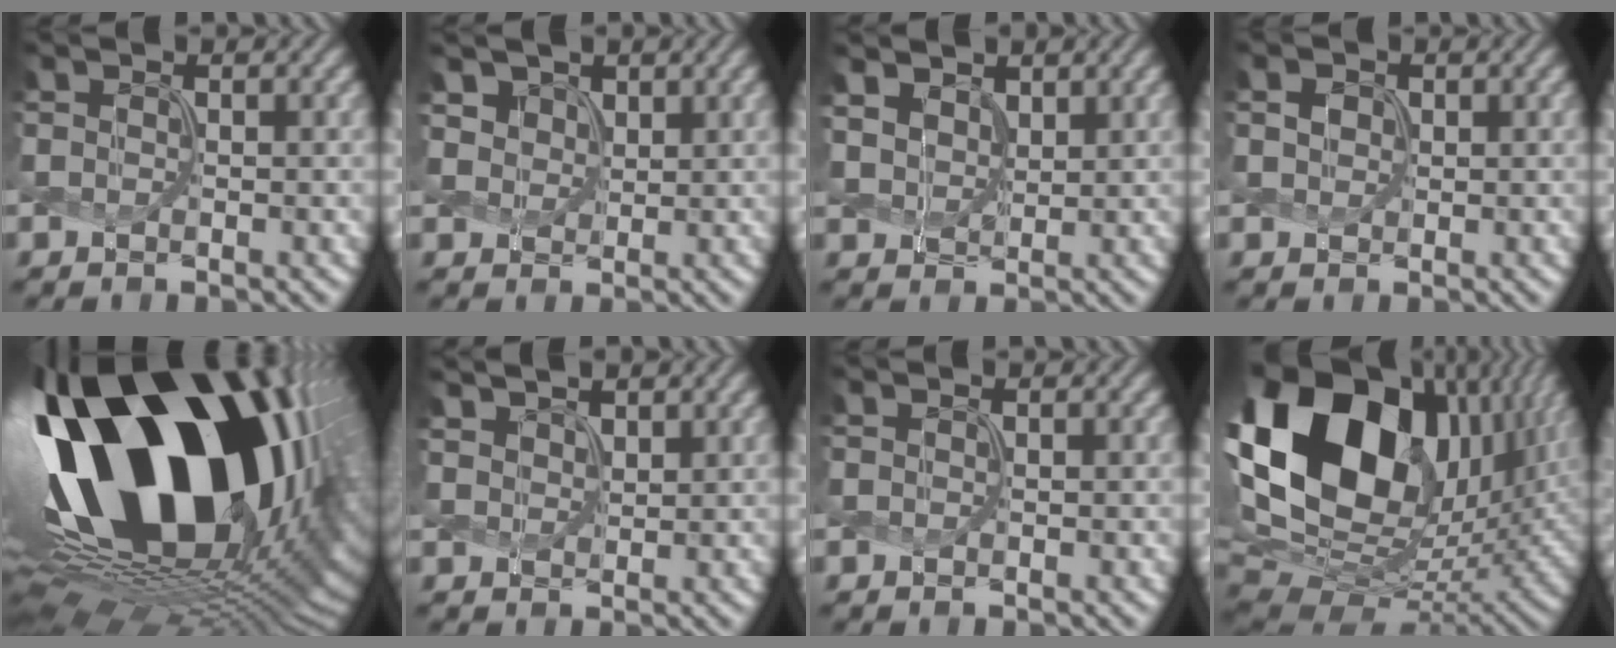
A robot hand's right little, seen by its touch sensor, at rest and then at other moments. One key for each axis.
{"total": 3.3, "fx": 2.3, "fy": 2.2, "fz": 1.1, "tx": -0.048, "ty": -0.006, "tz": 0.049}
{"total": 4.1, "fx": 2.8, "fy": 2.4, "fz": 1.7, "tx": -0.063, "ty": 0.000, "tz": 0.057}
{"total": 1.2, "fx": 0.4, "fy": 1.0, "fz": 0.5, "tx": -0.012, "ty": 0.002, "tz": 0.007}
{"total": 22.0, "fx": 4.2, "fy": 12.2, "fz": 17.8, "tx": -0.302, "ty": -0.038, "tz": 0.083}
{"total": 3.4, "fx": 2.8, "fy": 1.4, "fz": 1.1, "tx": -0.042, "ty": 0.002, "tz": 0.055}
{"total": 0.0}
{"total": 21.5, "fx": 6.7, "fy": 13.9, "fz": 15.0, "tx": -0.340, "ty": 0.039, "tz": 0.117}